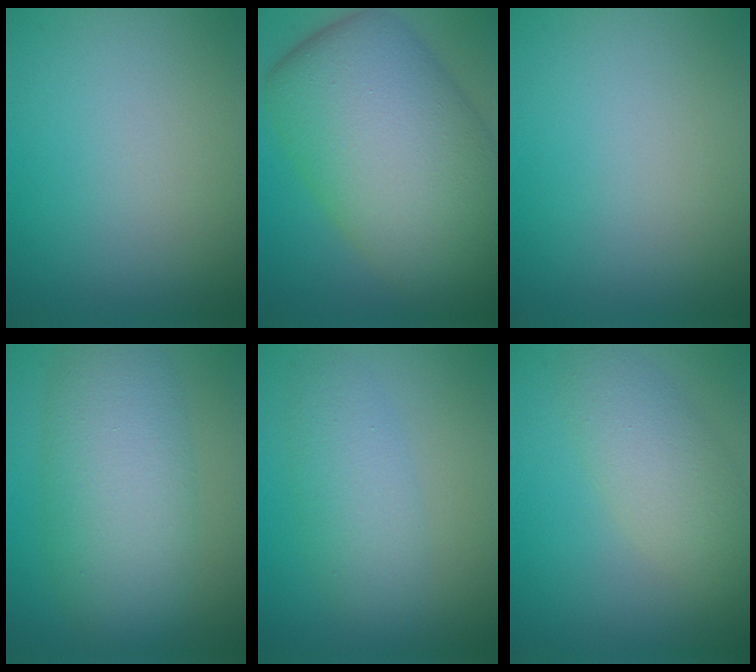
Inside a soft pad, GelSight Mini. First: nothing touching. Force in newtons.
{"total": 16.5, "press": 16.4, "slide": 0.7}
{"total": 0.0}
{"total": 8.1, "press": 8.1, "slide": 0.1}
{"total": 3.6, "press": 3.6, "slide": 0.1}
{"total": 4.1, "press": 4.1, "slide": 0.1}